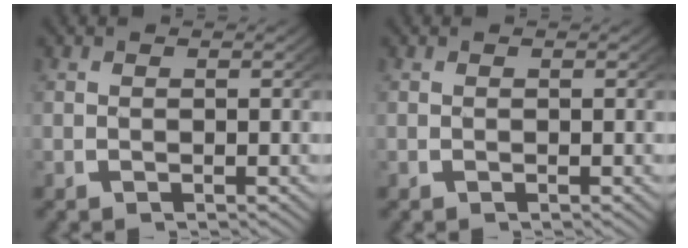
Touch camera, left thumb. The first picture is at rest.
{"total": 0.0}